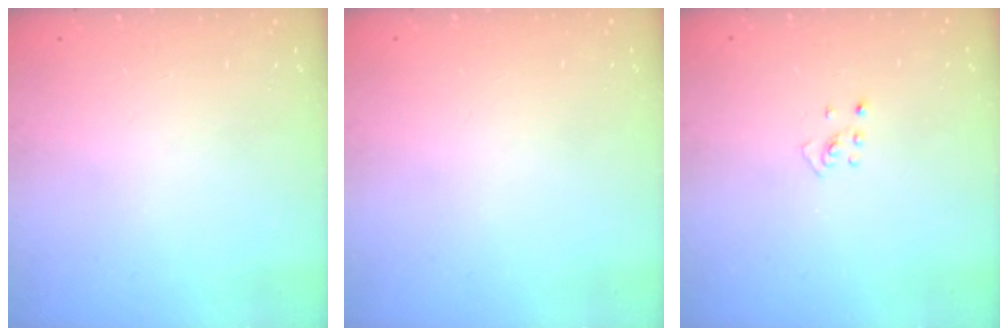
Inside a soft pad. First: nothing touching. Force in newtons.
{"total": 0.0}
{"total": 2.7, "press": 2.6, "slide": 0.6}